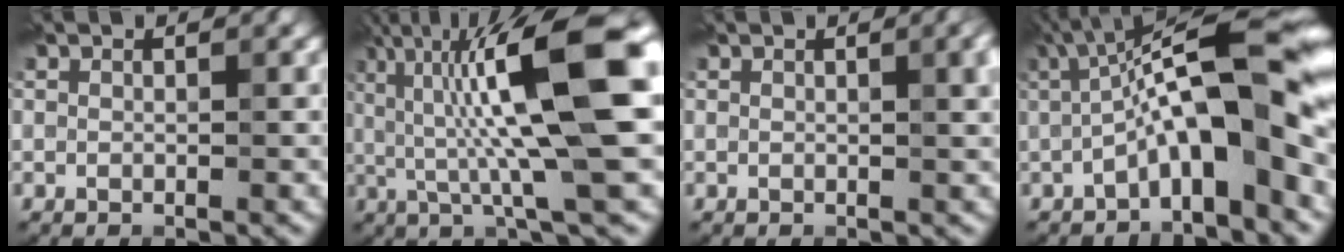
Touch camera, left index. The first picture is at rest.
{"total": 13.0, "force": [2.0, 2.7, 12.6], "torque": [-0.203, 0.016, 0.034]}
{"total": 2.4, "force": [0.5, 0.6, 2.3], "torque": [-0.027, 0.006, 0.005]}
{"total": 11.1, "force": [-1.0, 2.9, 10.7], "torque": [-0.169, 0.023, -0.027]}